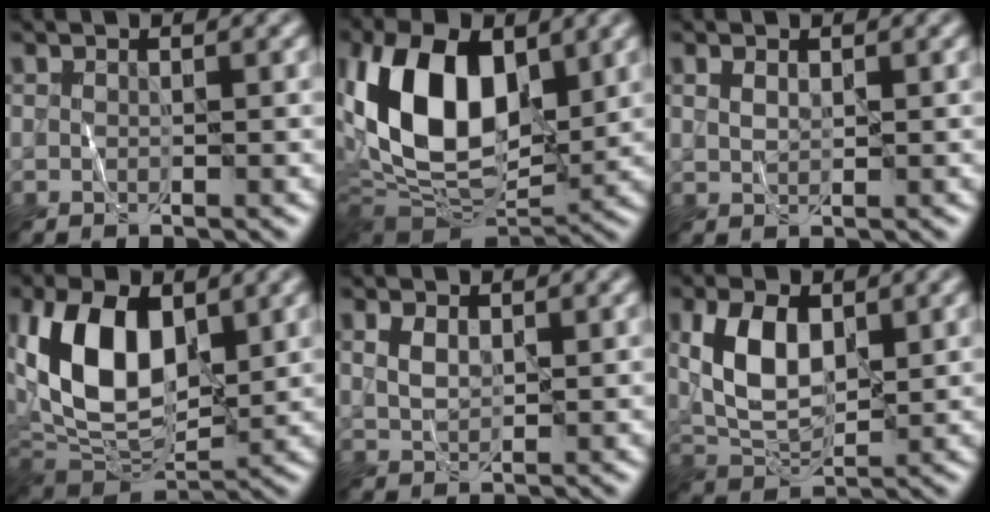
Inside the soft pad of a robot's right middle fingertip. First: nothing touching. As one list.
[{"total": 12.9, "force": [2.2, 8.1, 9.8], "torque": [-0.181, -0.003, 0.033]}, {"total": 1.0, "force": [0.6, 0.5, 0.7], "torque": [-0.016, 0.000, 0.014]}, {"total": 11.7, "force": [2.6, 7.0, 9.0], "torque": [-0.185, 0.000, 0.044]}, {"total": 1.8, "force": [0.8, 1.1, 1.2], "torque": [-0.028, 0.000, 0.018]}, {"total": 6.6, "force": [1.5, 3.8, 5.2], "torque": [-0.111, 0.003, 0.032]}]